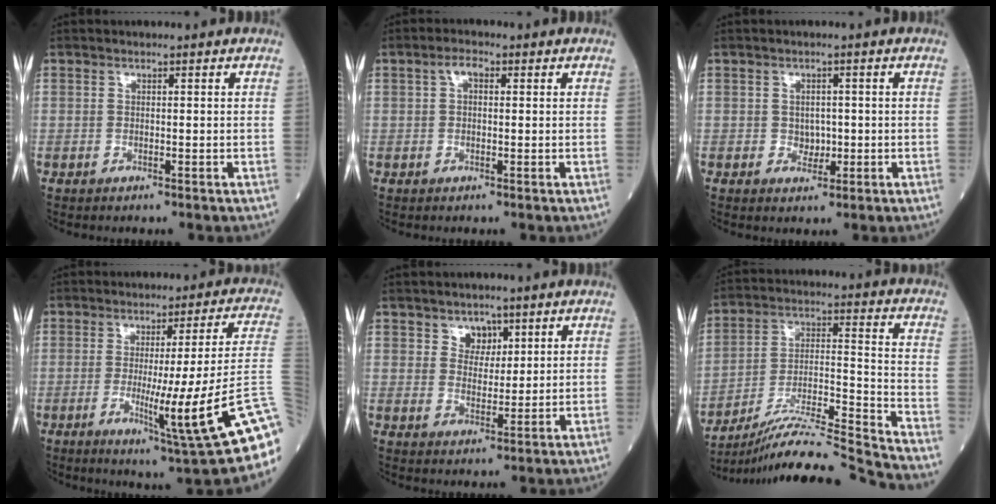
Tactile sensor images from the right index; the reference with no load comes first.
{"total": 2.3, "force": [0.7, 1.1, 1.8], "torque": [-0.038, 0.013, 0.013]}
{"total": 2.2, "force": [-0.3, 1.8, 1.2], "torque": [-0.013, 0.003, -0.002]}
{"total": 15.9, "force": [-5.5, -1.6, 14.9], "torque": [-0.167, -0.017, -0.077]}
{"total": 3.7, "force": [2.3, 2.7, 1.2], "torque": [-0.013, 0.002, 0.039]}
{"total": 19.1, "force": [-18.0, -2.9, 5.7], "torque": [-0.103, -0.004, -0.302]}